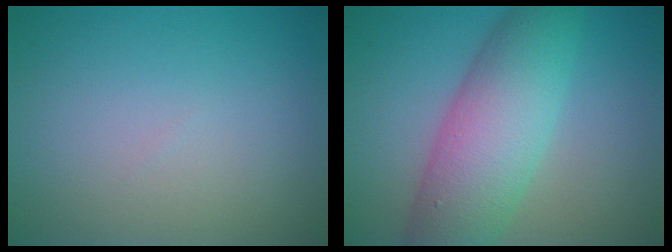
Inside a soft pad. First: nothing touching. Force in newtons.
{"total": 8.3, "press": 8.3, "slide": 0.1}